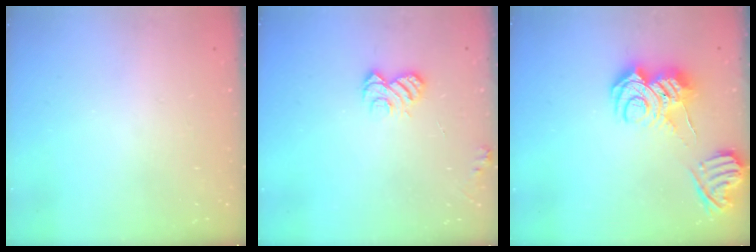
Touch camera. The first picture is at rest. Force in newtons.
{"total": 5.6, "press": 5.6, "slide": 0.4}
{"total": 13.0, "press": 12.9, "slide": 1.8}